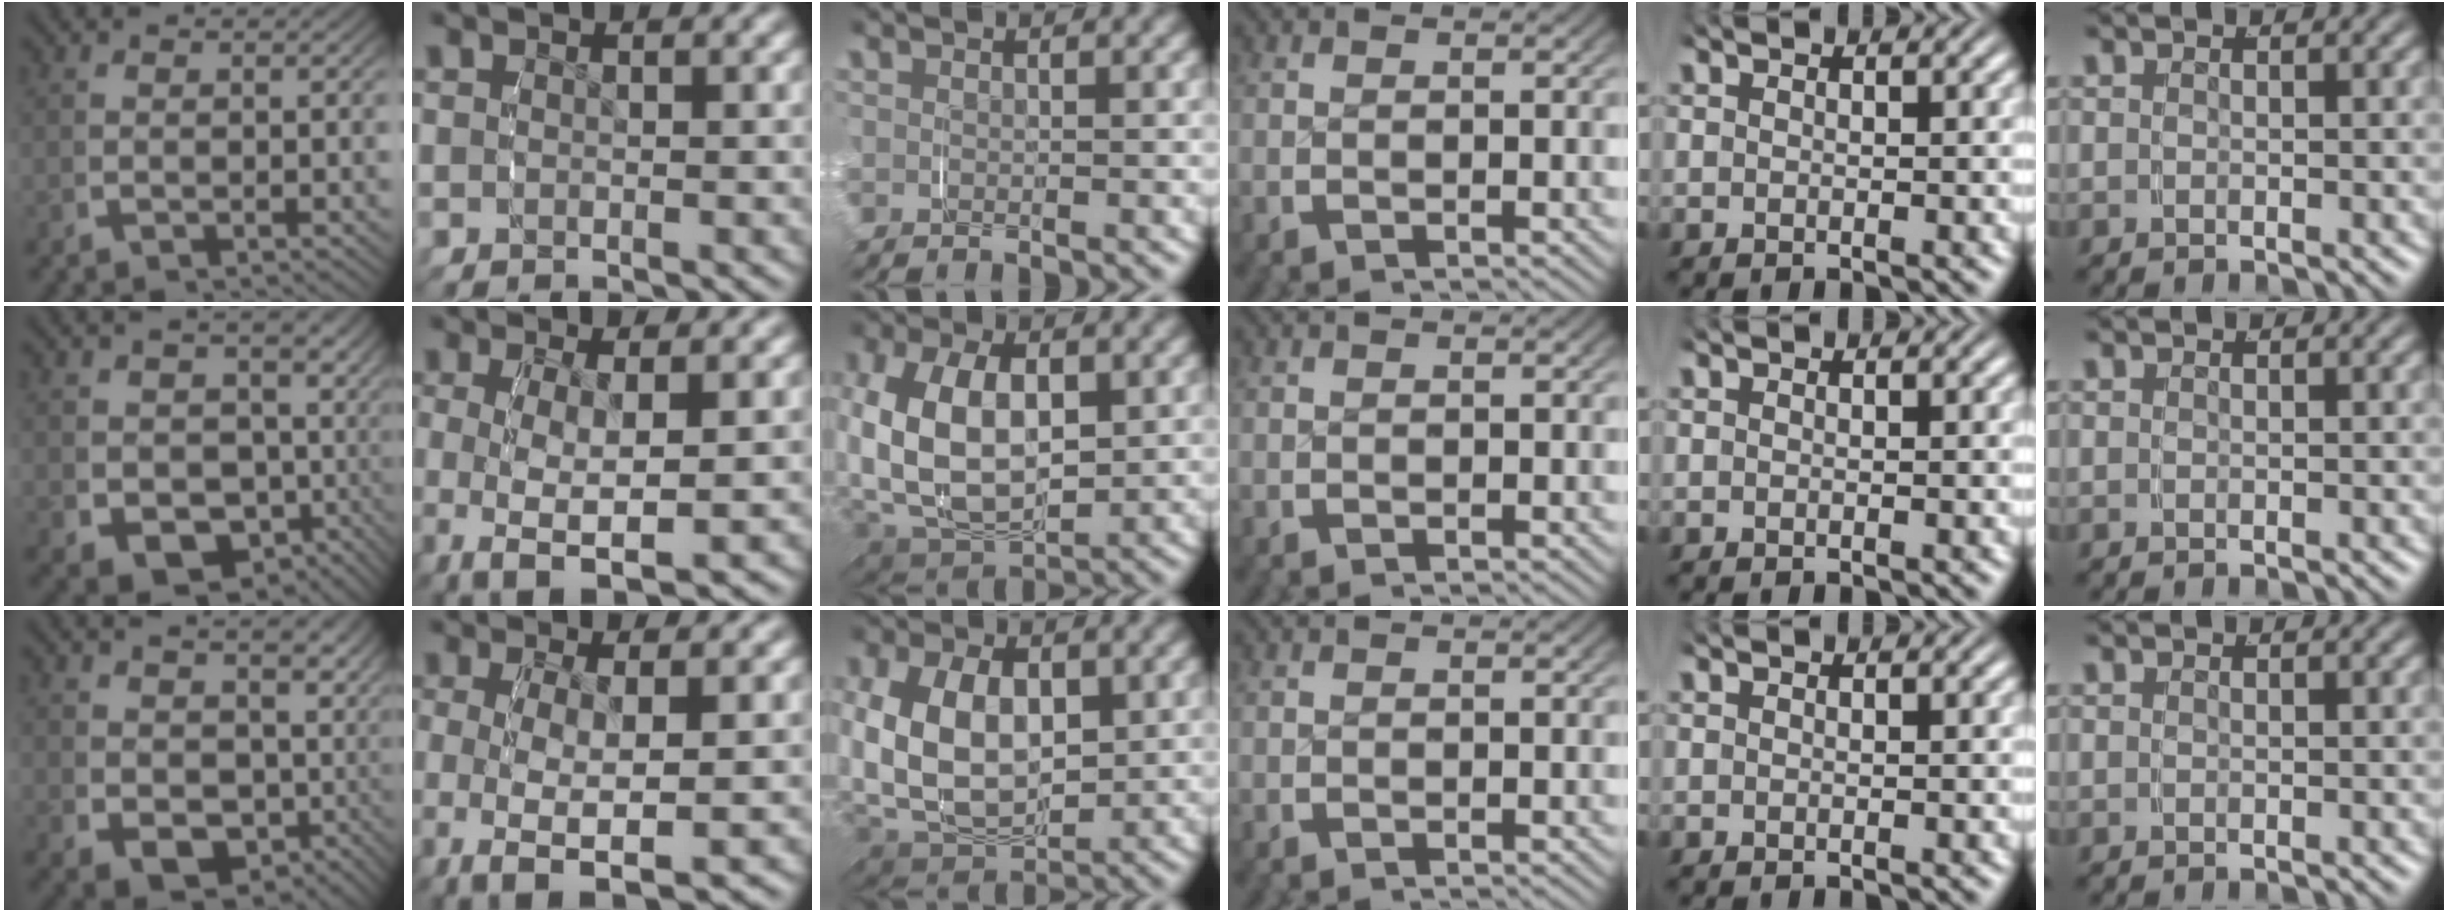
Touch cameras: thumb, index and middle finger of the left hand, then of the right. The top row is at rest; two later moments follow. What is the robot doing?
{"motion": "grasp_and_lifting", "object": "shirt"}